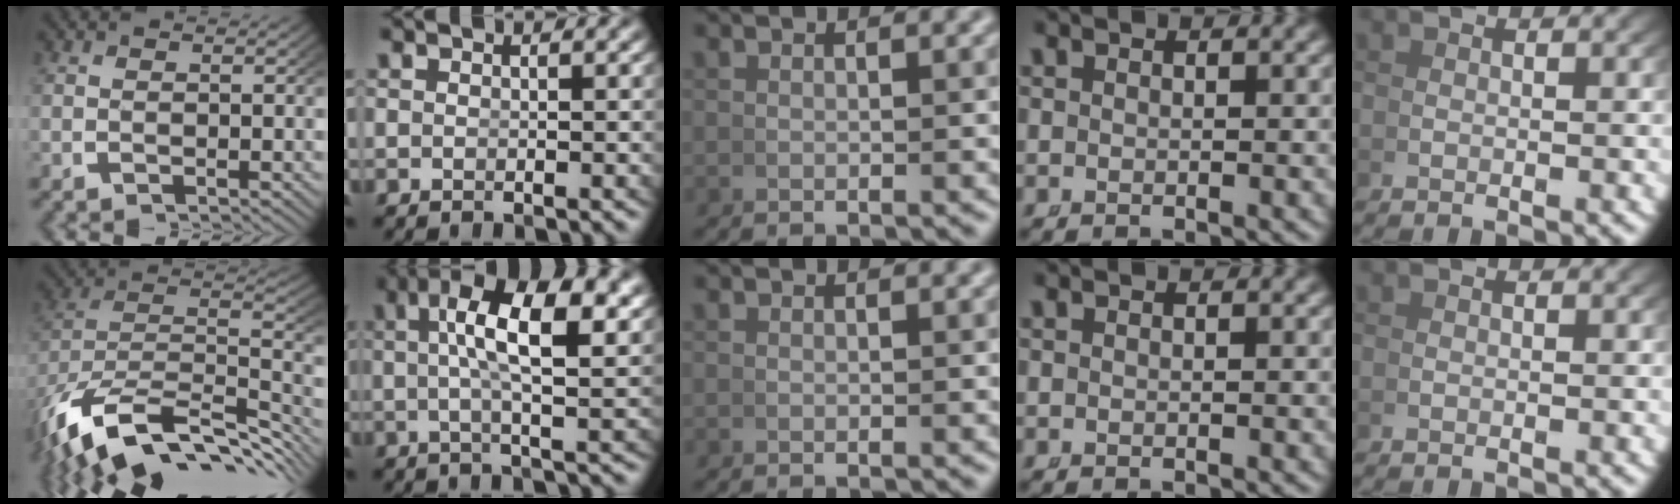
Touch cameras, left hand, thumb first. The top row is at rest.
{"thumb": {"total": 14.8, "force": [-7.8, 8.2, 9.6], "torque": [-0.196, -0.038, -0.103]}, "index": {"total": 8.0, "force": [2.3, 2.3, 7.3], "torque": [-0.121, 0.009, 0.033]}}